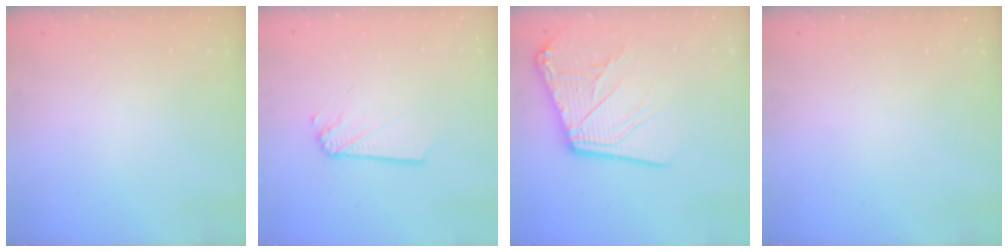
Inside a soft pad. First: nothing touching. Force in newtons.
{"total": 1.9, "press": 1.9, "slide": 0.1}
{"total": 13.9, "press": 13.8, "slide": 1.8}
{"total": 0.0}